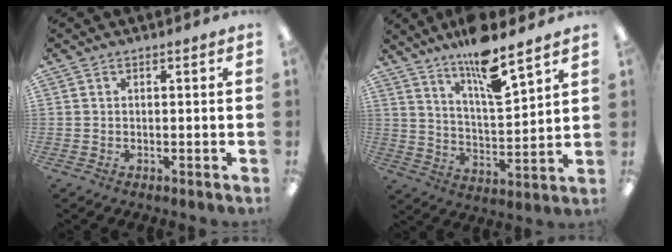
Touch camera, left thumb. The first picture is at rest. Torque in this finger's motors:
{"motor_torque": [1.85, 0.54, 1.83, -0.86, 0.17]}